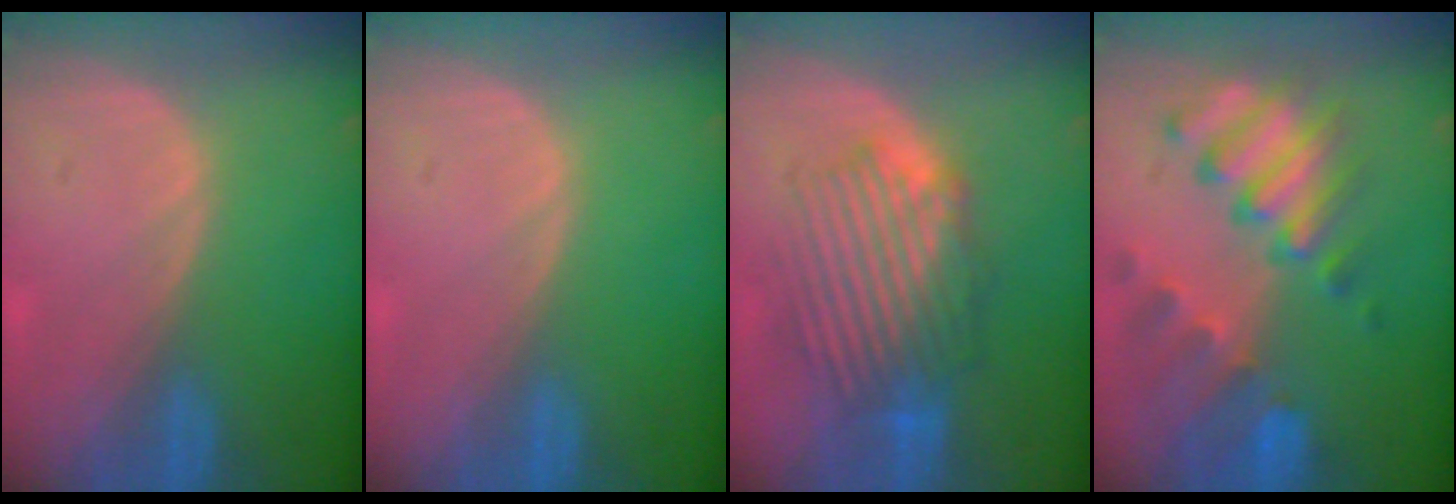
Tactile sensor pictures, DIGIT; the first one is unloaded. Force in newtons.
{"total": 0.0}
{"total": 8.7, "press": 8.4, "slide": 2.1}
{"total": 10.4, "press": 8.9, "slide": 5.3}